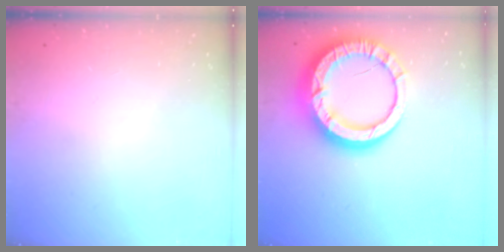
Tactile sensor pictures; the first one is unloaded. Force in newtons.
{"total": 19.9, "press": 19.8, "slide": 2.0}